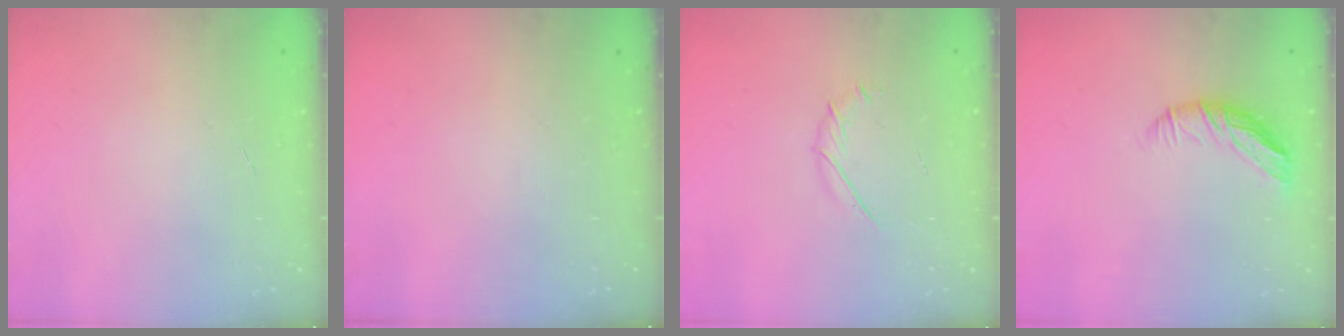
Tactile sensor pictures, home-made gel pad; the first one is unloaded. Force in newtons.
{"total": 0.0}
{"total": 2.7, "press": 2.6, "slide": 0.8}
{"total": 10.0, "press": 9.9, "slide": 1.3}